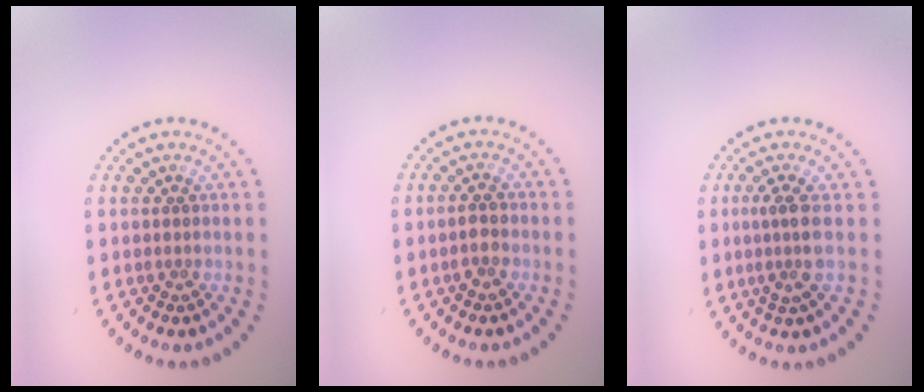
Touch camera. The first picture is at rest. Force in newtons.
{"total": 1.5, "press": 1.5, "slide": 0.3}
{"total": 2.5, "press": 1.9, "slide": 1.7}